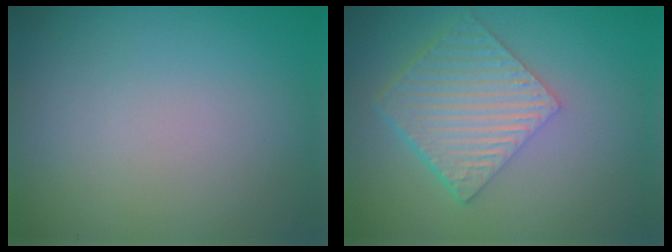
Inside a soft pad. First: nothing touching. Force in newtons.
{"total": 6.0, "press": 4.1, "slide": 4.4}